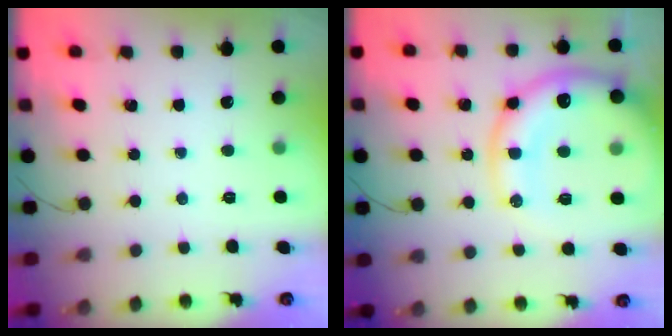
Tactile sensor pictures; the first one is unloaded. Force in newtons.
{"total": 20.4, "press": 20.0, "slide": 4.0}